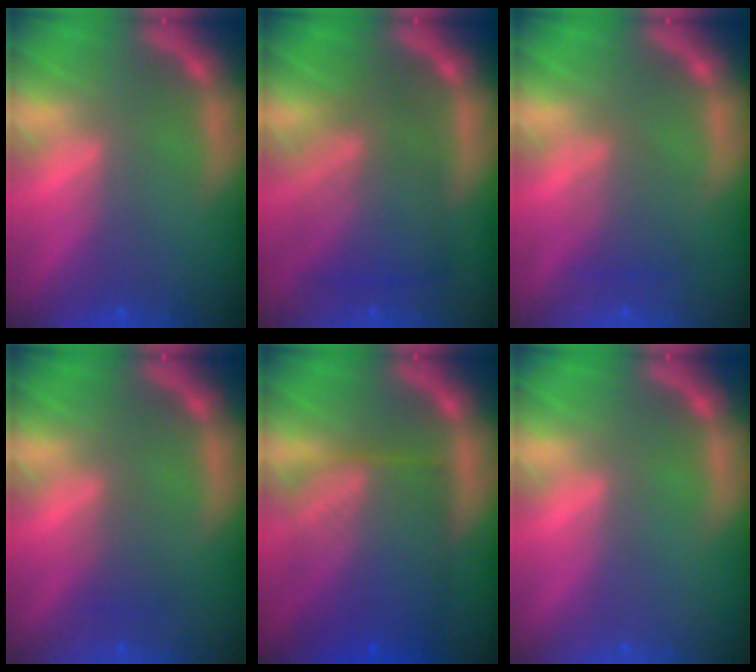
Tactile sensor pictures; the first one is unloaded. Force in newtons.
{"total": 7.1}
{"total": 2.5}
{"total": 1.5}
{"total": 9.5}
{"total": 0.0}